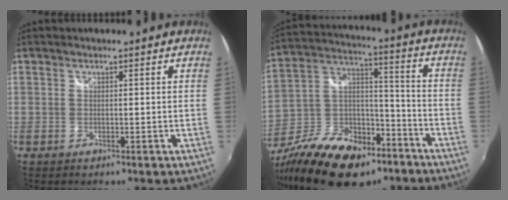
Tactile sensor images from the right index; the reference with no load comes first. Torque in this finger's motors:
{"motor_torque": [1.08, -1.06, 0.33, 0.16]}